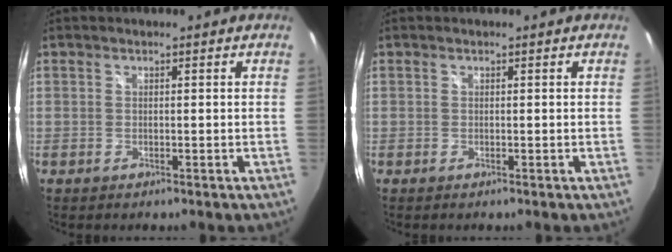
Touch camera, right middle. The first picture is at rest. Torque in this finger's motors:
{"motor_torque": [-0.02, 0.02, 0.00, 0.00]}